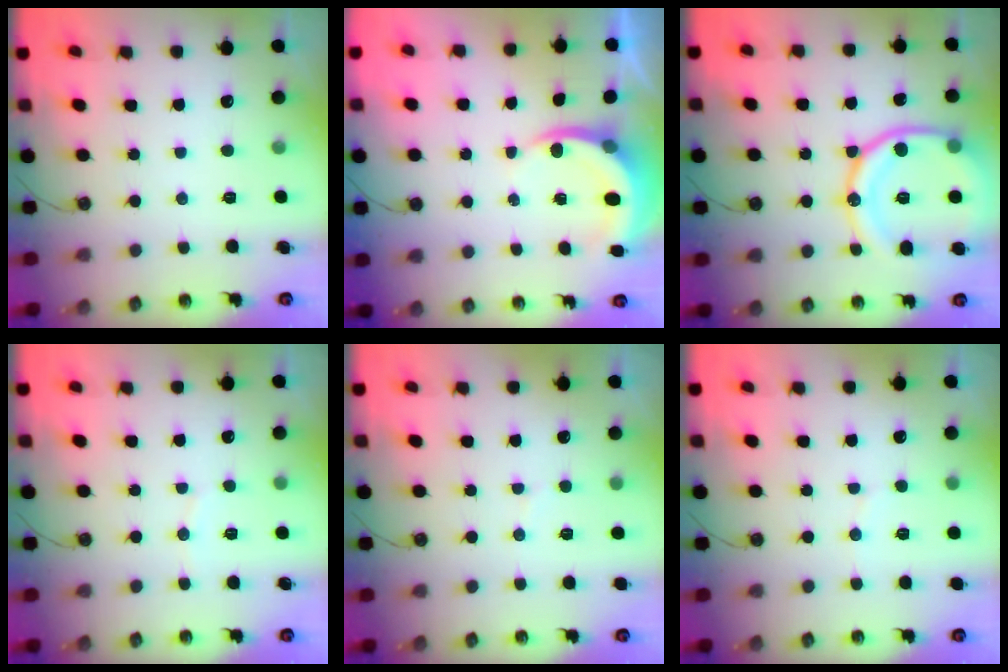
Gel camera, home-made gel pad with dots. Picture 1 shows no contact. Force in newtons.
{"total": 4.6, "press": 4.6, "slide": 0.3}
{"total": 20.7, "press": 20.5, "slide": 2.4}
{"total": 4.0, "press": 3.9, "slide": 0.3}
{"total": 2.9, "press": 2.7, "slide": 1.1}
{"total": 3.1, "press": 2.7, "slide": 1.5}